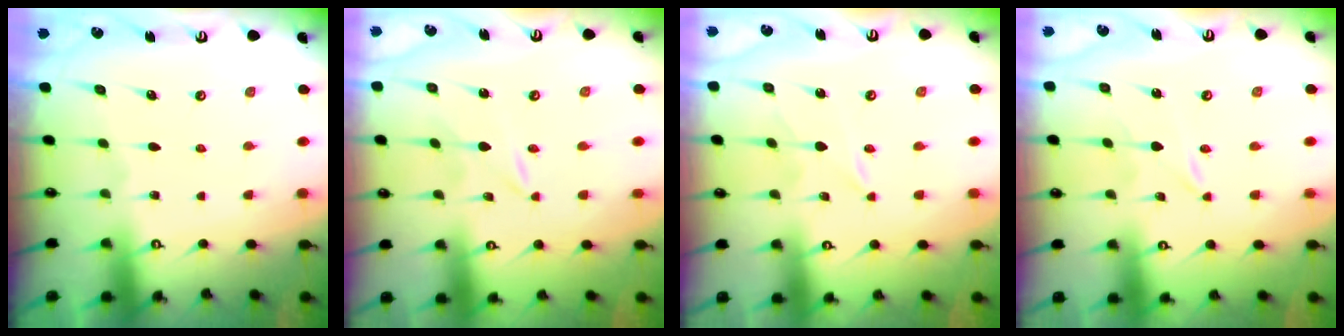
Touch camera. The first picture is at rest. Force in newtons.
{"total": 0.0}
{"total": 1.7, "press": 1.7, "slide": 0.2}
{"total": 0.0}